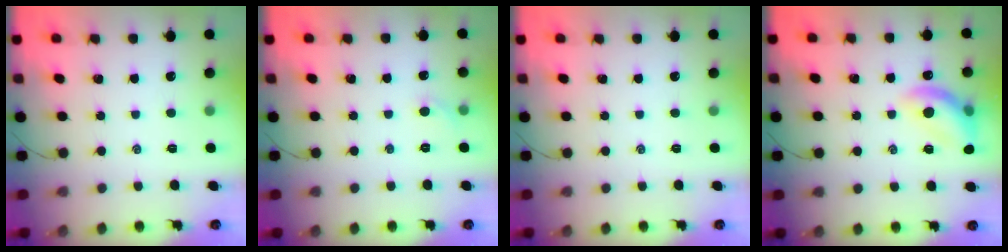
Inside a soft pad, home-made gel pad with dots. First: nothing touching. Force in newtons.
{"total": 3.5, "press": 3.3, "slide": 1.1}
{"total": 0.0}
{"total": 13.7, "press": 13.5, "slide": 2.2}